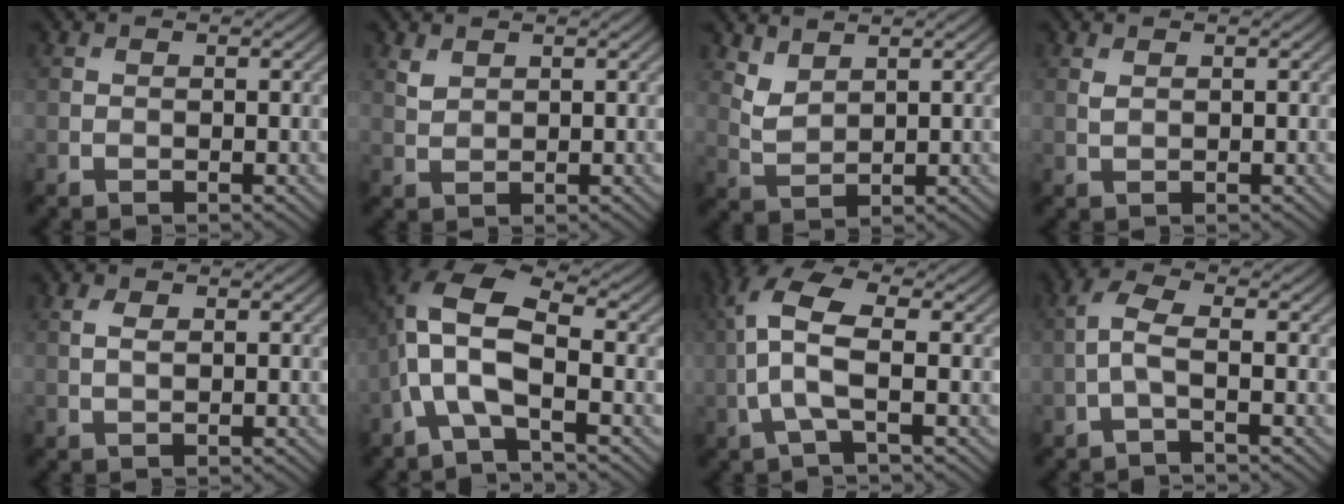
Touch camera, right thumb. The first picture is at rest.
{"total": 1.6, "force": [1.2, 0.9, 0.7], "torque": [-0.020, -0.002, 0.028]}
{"total": 3.2, "force": [2.4, 1.3, 1.6], "torque": [-0.045, -0.005, 0.059]}
{"total": 0.7, "force": [0.5, 0.3, 0.5], "torque": [-0.016, -0.002, 0.011]}
{"total": 1.6, "force": [0.6, 0.7, 1.3], "torque": [-0.032, 0.000, 0.012]}
{"total": 8.2, "force": [-1.6, 3.2, 7.4], "torque": [-0.168, 0.019, -0.047]}
{"total": 7.9, "force": [-0.1, 2.8, 7.4], "torque": [-0.174, 0.023, -0.013]}
{"total": 3.2, "force": [-0.7, 0.8, 3.0], "torque": [-0.069, 0.010, -0.024]}